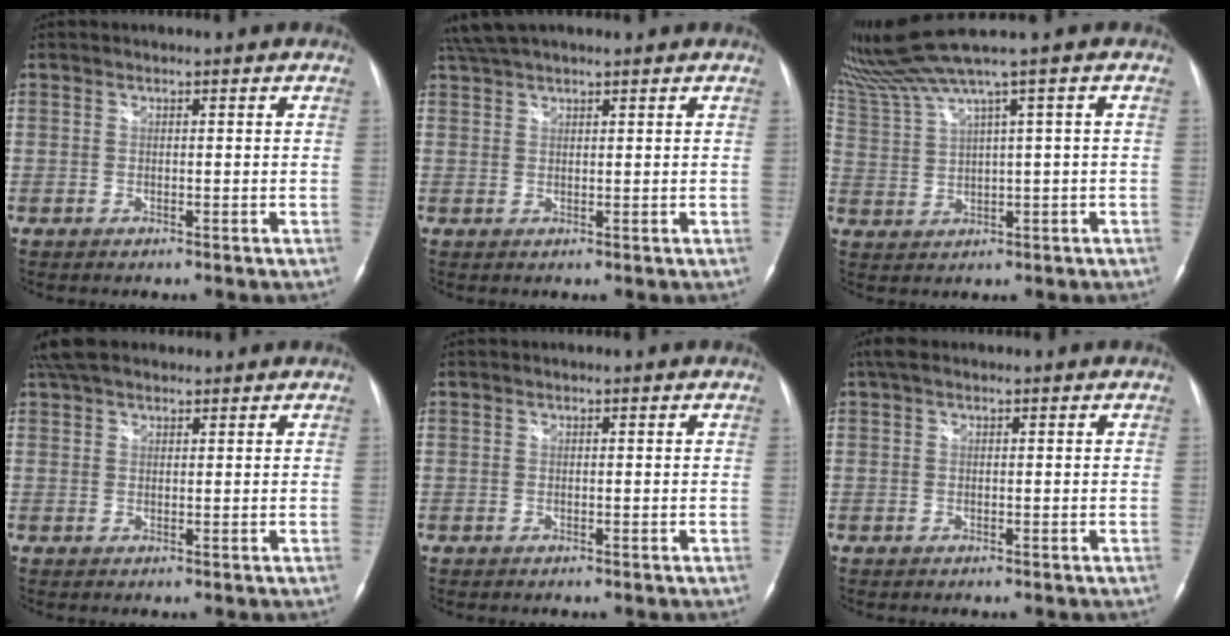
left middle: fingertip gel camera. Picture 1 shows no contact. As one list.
[{"total": 5.8, "force": [5.0, 1.0, 2.8], "torque": [-0.056, 0.041, 0.093]}, {"total": 6.7, "force": [5.0, -2.3, 3.9], "torque": [-0.087, 0.013, 0.105]}, {"total": 5.8, "force": [4.8, 2.4, 2.4], "torque": [-0.046, 0.034, 0.088]}, {"total": 0.0}, {"total": 2.2, "force": [1.3, 1.0, 1.4], "torque": [-0.033, 0.028, 0.023]}]